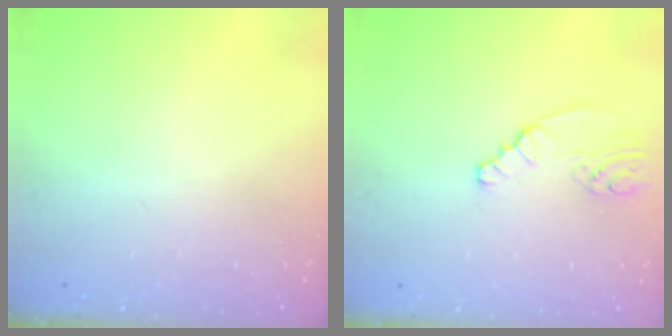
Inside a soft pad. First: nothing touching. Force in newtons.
{"total": 0.9, "press": 0.9, "slide": 0.2}